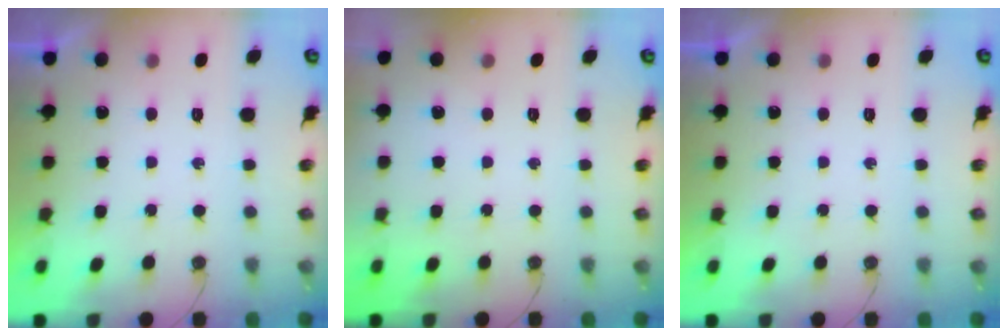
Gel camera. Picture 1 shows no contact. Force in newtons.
{"total": 0.0}
{"total": 0.0}